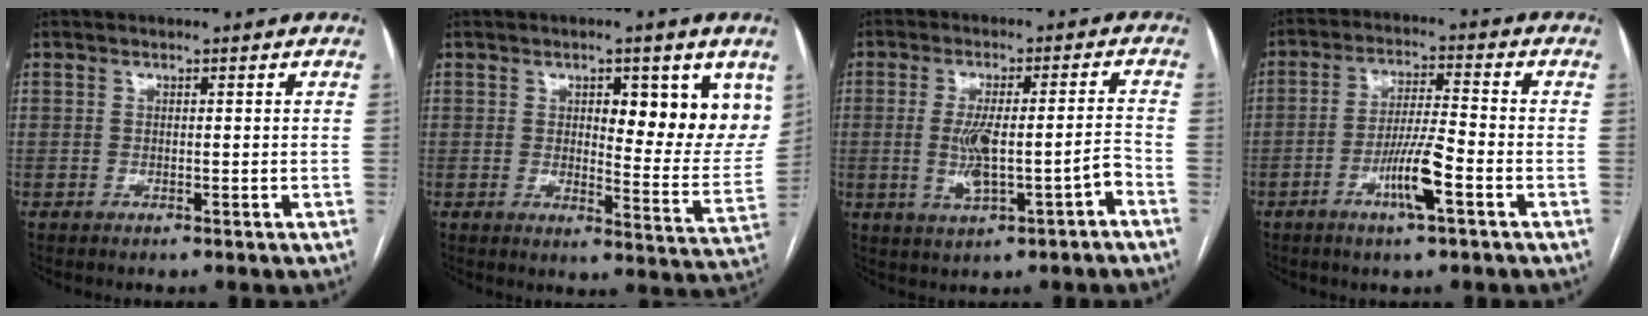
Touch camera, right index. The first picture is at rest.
{"total": 12.8, "force": [4.8, 3.8, 11.2], "torque": [-0.127, -0.015, 0.062]}
{"total": 8.3, "force": [-2.5, 1.3, 7.8], "torque": [-0.143, 0.015, -0.031]}
{"total": 7.7, "force": [-3.4, 0.4, 6.9], "torque": [-0.134, -0.004, -0.061]}